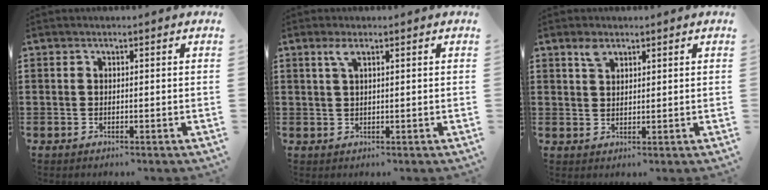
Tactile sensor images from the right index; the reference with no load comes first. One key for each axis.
{"total": 1.9, "fx": 1.0, "fy": 0.5, "fz": 1.6, "tx": -0.035, "ty": 0.003, "tz": 0.016}
{"total": 2.3, "fx": 1.6, "fy": 1.1, "fz": 1.2, "tx": -0.020, "ty": -0.002, "tz": 0.029}